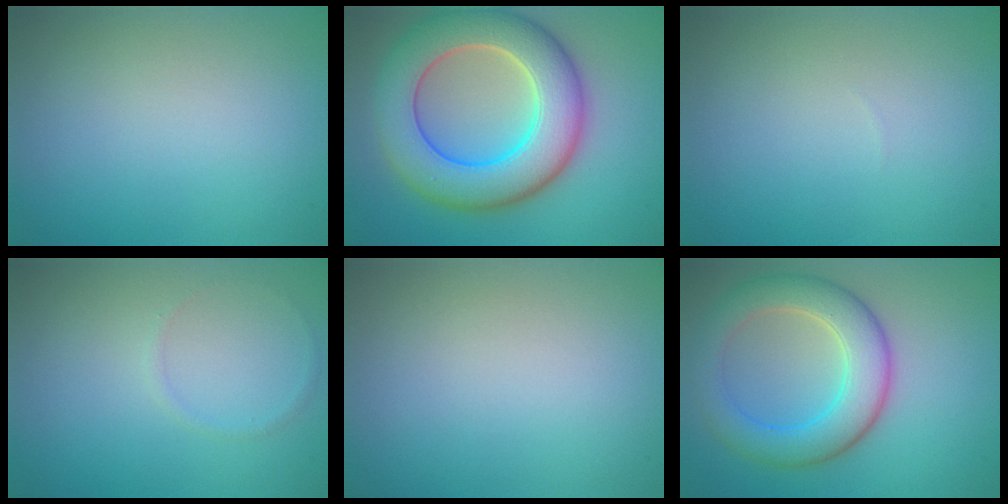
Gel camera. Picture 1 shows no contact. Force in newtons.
{"total": 10.4, "press": 10.3, "slide": 0.7}
{"total": 0.0}
{"total": 0.6, "press": 0.6, "slide": 0.1}
{"total": 0.0}
{"total": 6.3, "press": 6.3, "slide": 0.3}